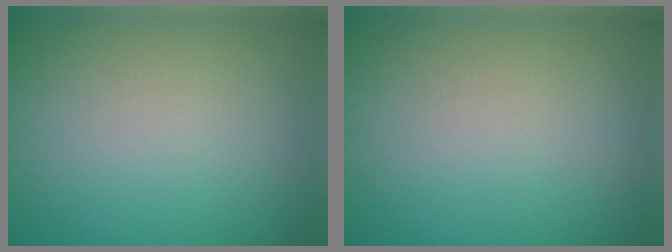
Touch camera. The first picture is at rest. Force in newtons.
{"total": 0.0}